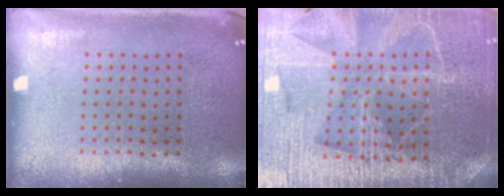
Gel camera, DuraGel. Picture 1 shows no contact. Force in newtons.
{"total": 4.5, "press": 4.2, "slide": 1.8}